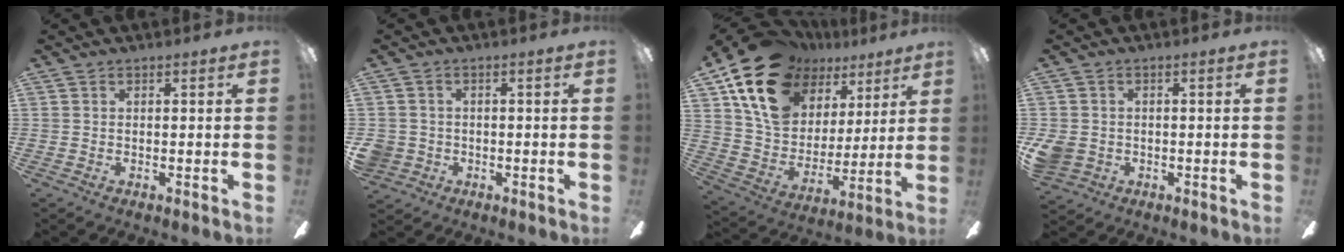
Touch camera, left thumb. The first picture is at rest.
{"total": 3.6, "force": [-1.0, 3.4, 0.7], "torque": [-0.029, 0.008, -0.021]}
{"total": 20.9, "force": [12.7, 13.6, 9.4], "torque": [-0.173, -0.064, 0.239]}
{"total": 4.9, "force": [-1.4, 4.2, 2.1], "torque": [-0.056, 0.011, -0.025]}